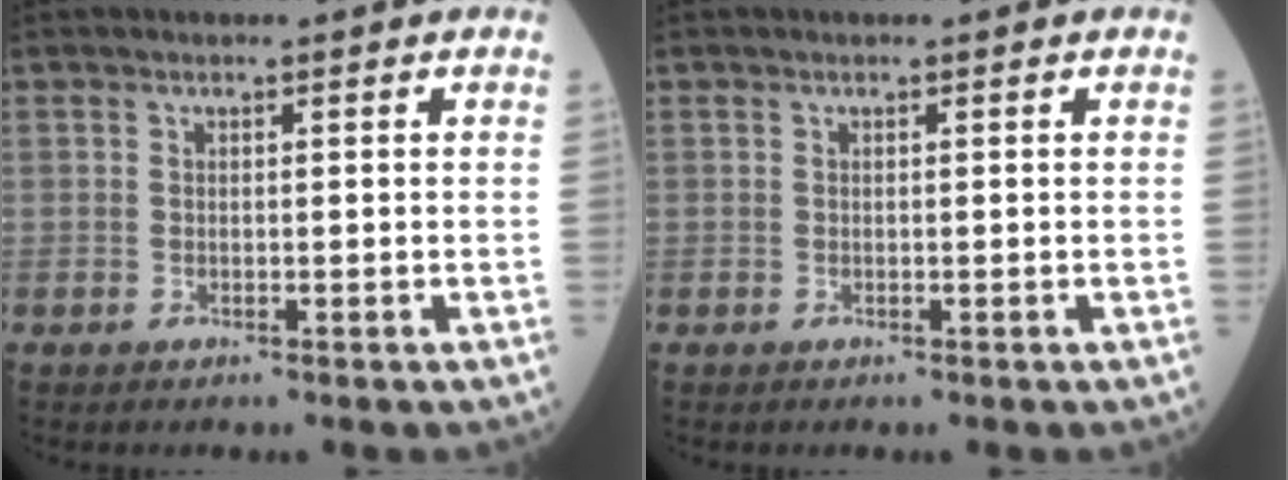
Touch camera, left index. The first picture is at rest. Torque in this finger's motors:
{"motor_torque": [-0.01, -0.01, 0.00, 0.00]}